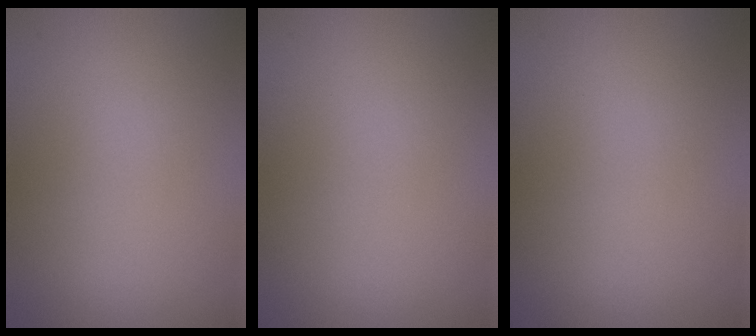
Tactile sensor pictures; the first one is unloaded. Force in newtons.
{"total": 0.0}
{"total": 0.0}